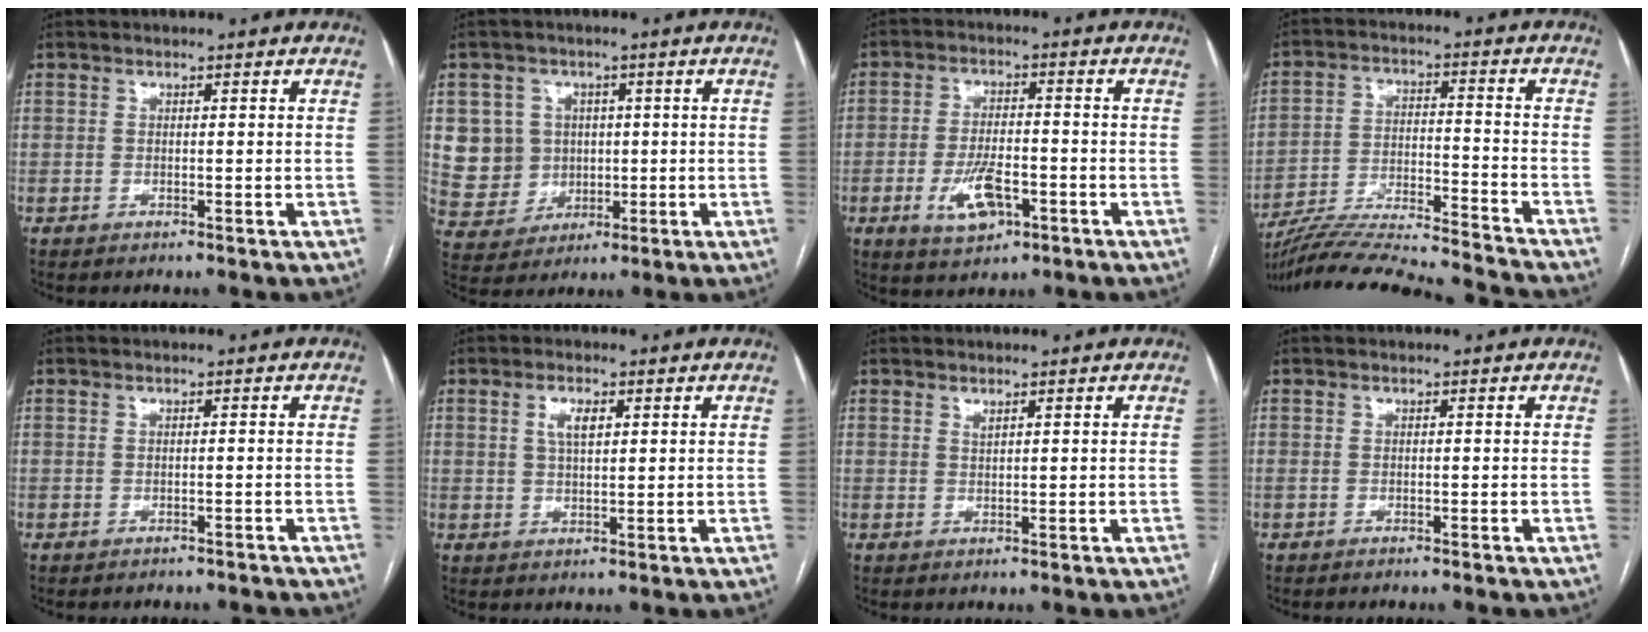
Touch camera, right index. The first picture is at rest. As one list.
[{"total": 7.9, "force": [1.1, 7.7, 1.2], "torque": [-0.036, 0.019, 0.031]}, {"total": 7.2, "force": [-2.8, 3.2, 5.7], "torque": [-0.108, -0.001, -0.044]}, {"total": 20.4, "force": [-19.3, -0.1, 6.5], "torque": [-0.135, -0.016, -0.304]}, {"total": 4.8, "force": [-4.4, 1.4, 0.9], "torque": [-0.009, -0.001, -0.050]}, {"total": 3.3, "force": [1.2, 1.2, 2.8], "torque": [-0.057, 0.004, 0.024]}, {"total": 0.7, "force": [0.5, 0.0, 0.4], "torque": [-0.009, -0.004, 0.011]}, {"total": 2.3, "force": [-2.1, 0.1, 1.0], "torque": [-0.013, -0.001, -0.027]}]